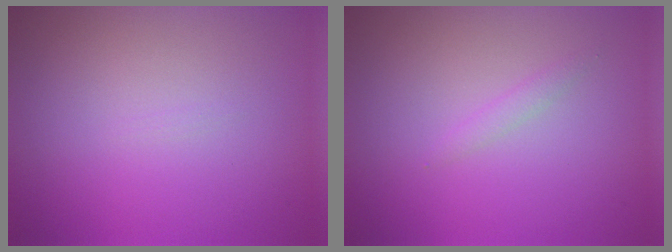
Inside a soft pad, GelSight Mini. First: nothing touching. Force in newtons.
{"total": 0.7, "press": 0.7, "slide": 0.1}